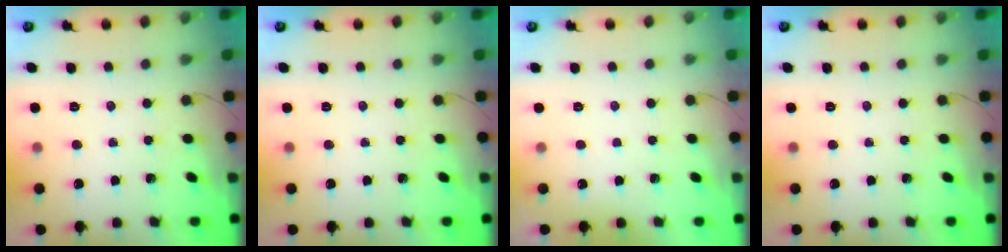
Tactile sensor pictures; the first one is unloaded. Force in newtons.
{"total": 0.0}
{"total": 2.8, "press": 2.8, "slide": 0.1}
{"total": 0.0}